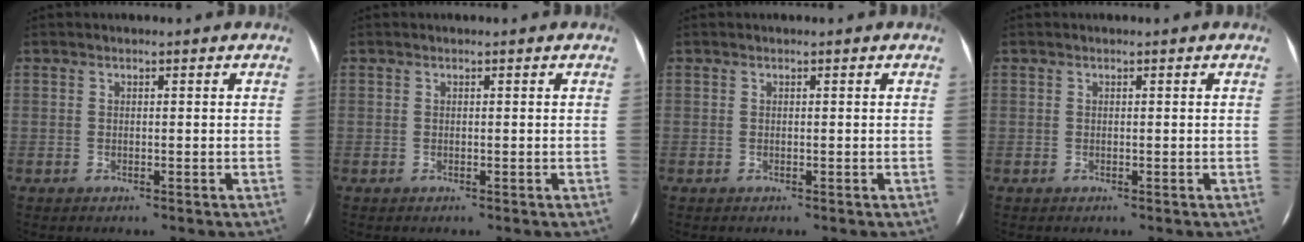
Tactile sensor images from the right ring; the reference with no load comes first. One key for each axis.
{"total": 0.0}
{"total": 0.0}
{"total": 0.0}